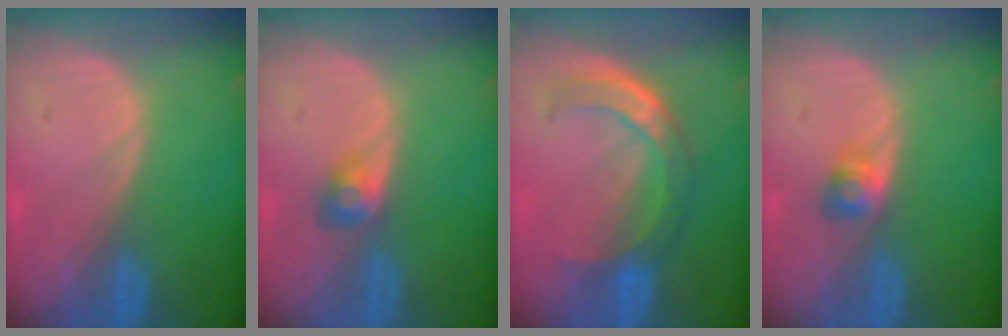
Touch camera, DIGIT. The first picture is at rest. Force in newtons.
{"total": 3.0, "press": 2.6, "slide": 1.4}
{"total": 8.0, "press": 6.7, "slide": 4.3}
{"total": 2.6, "press": 2.4, "slide": 1.0}